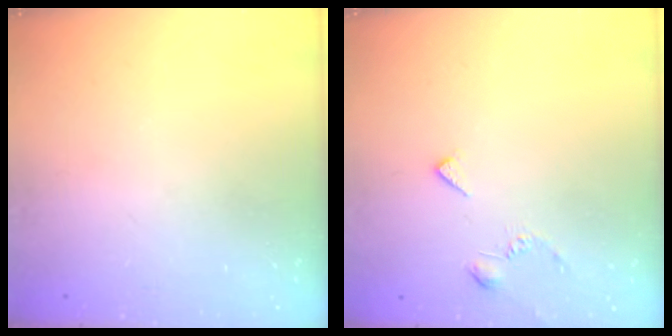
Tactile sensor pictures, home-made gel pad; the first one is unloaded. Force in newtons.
{"total": 3.0, "press": 2.9, "slide": 0.7}